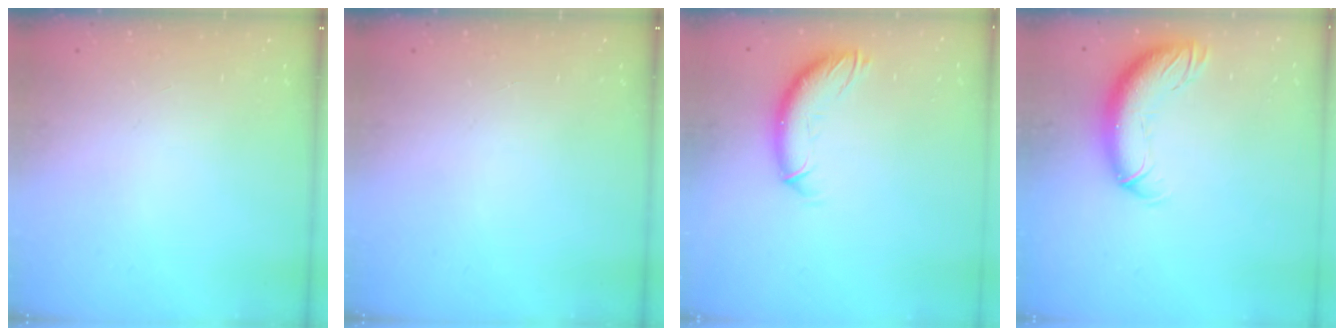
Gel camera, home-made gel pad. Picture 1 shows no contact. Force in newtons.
{"total": 0.0}
{"total": 10.7, "press": 10.6, "slide": 1.0}
{"total": 13.3, "press": 13.0, "slide": 2.9}